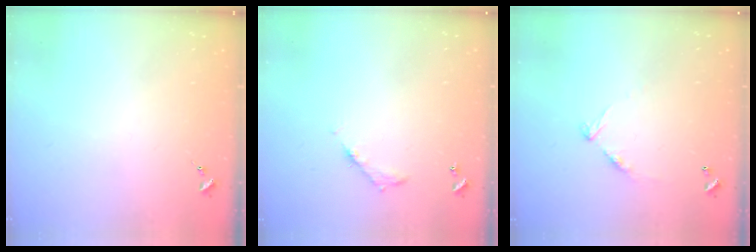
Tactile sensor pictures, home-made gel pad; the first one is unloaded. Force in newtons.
{"total": 5.3, "press": 5.3, "slide": 0.4}
{"total": 8.8, "press": 8.8, "slide": 0.7}